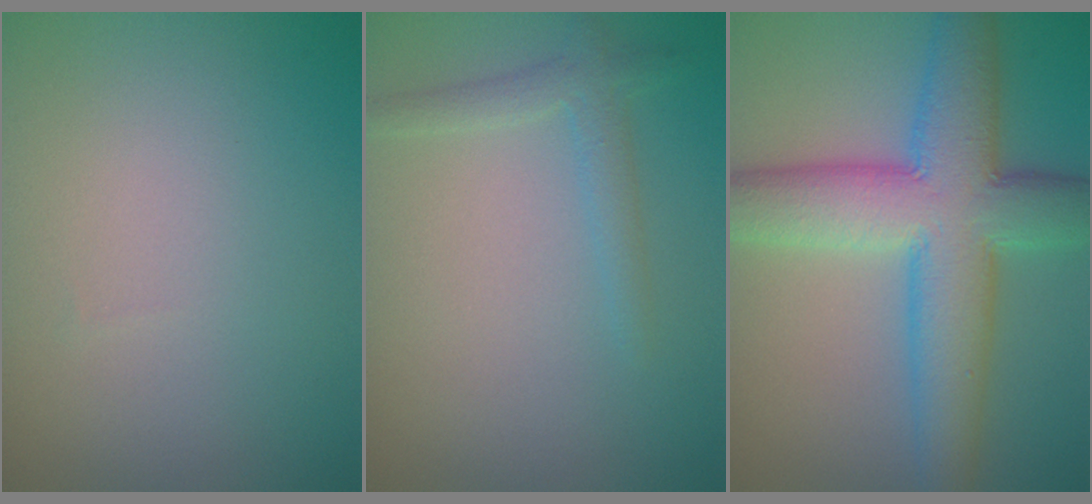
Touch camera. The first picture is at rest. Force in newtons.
{"total": 1.9, "press": 1.9, "slide": 0.1}
{"total": 9.7, "press": 9.7, "slide": 0.2}